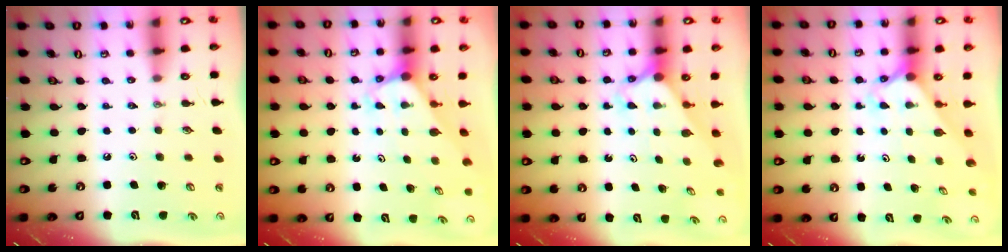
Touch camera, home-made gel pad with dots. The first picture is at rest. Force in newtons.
{"total": 3.1, "press": 3.1, "slide": 0.0}
{"total": 2.7, "press": 2.7, "slide": 0.2}
{"total": 2.0, "press": 2.0, "slide": 0.2}